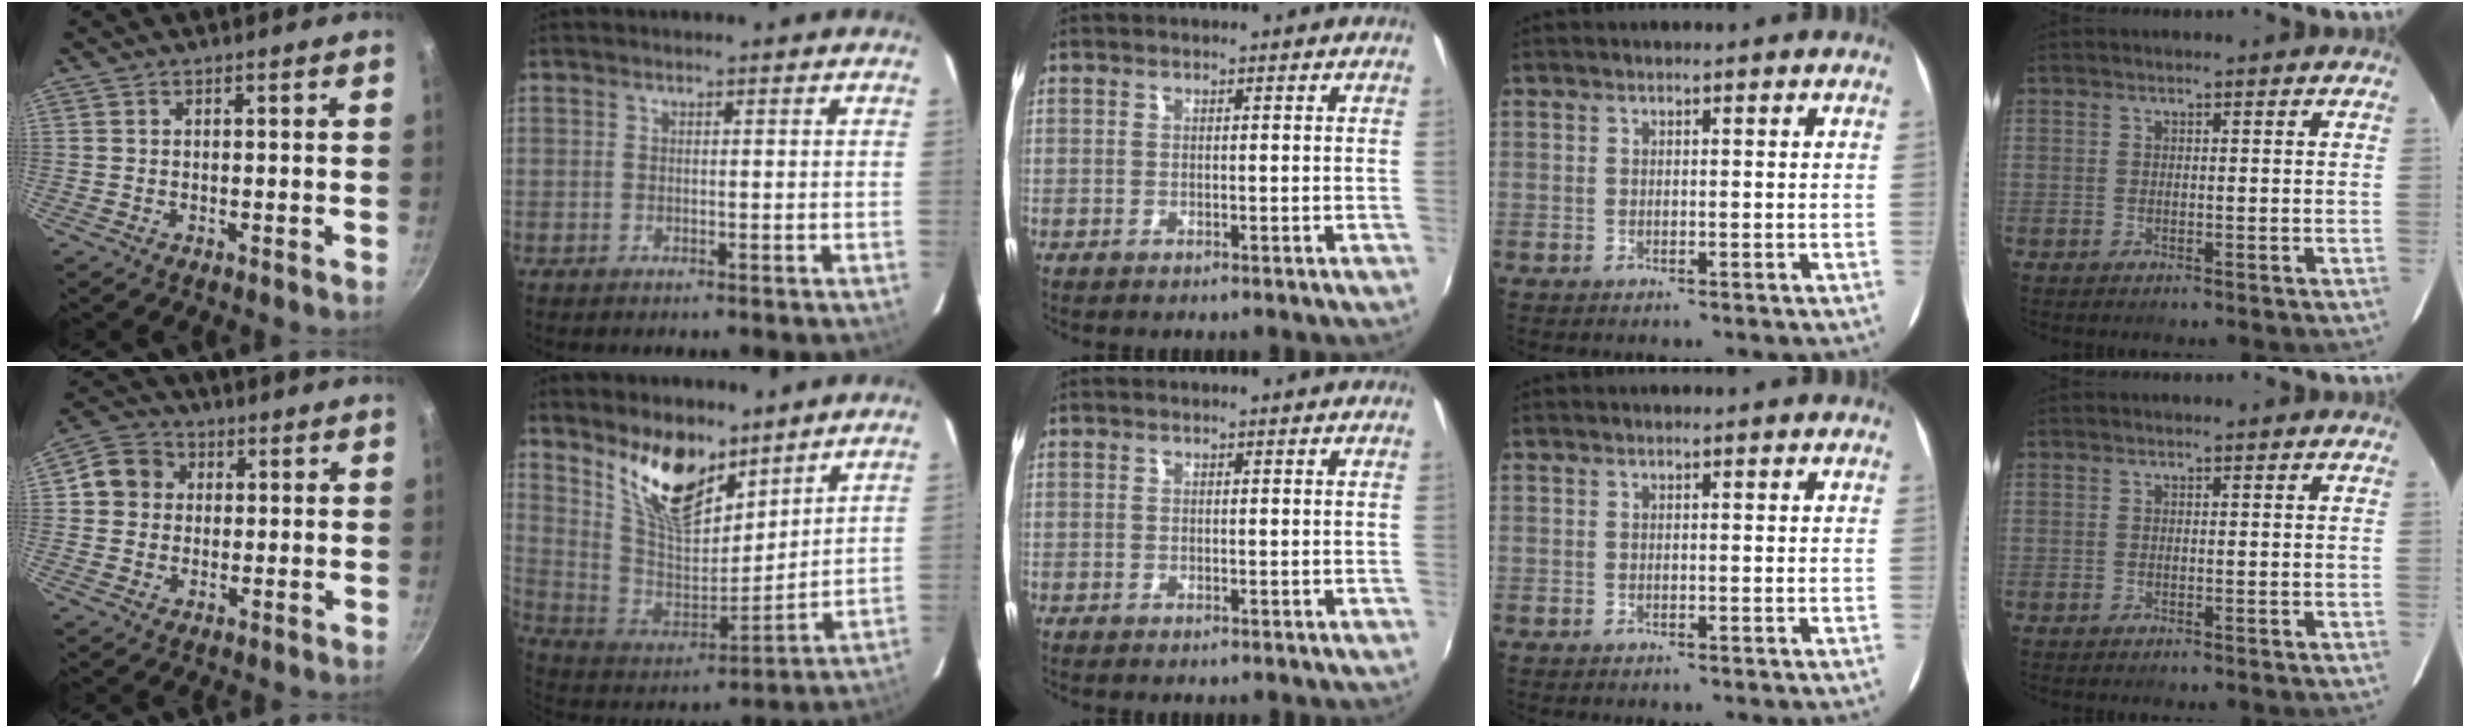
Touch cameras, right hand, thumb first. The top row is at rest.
{"thumb": {"total": 7.5, "force": [1.3, 6.8, 2.9], "torque": [-0.016, 0.009, 0.008]}, "index": {"total": 15.7, "force": [10.9, 6.8, 9.1], "torque": [-0.174, -0.011, 0.212]}}